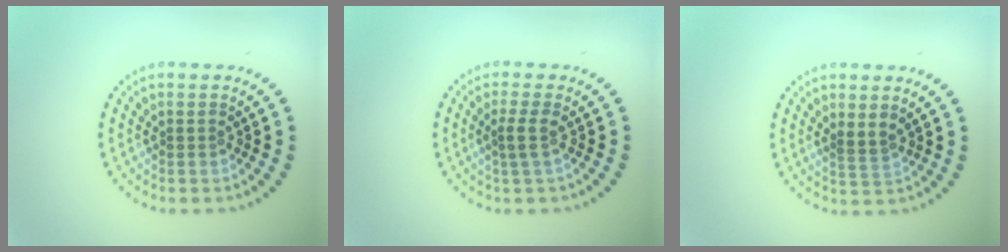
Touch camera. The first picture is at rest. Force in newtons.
{"total": 1.2, "press": 0.9, "slide": 0.8}
{"total": 1.3, "press": 1.1, "slide": 0.7}